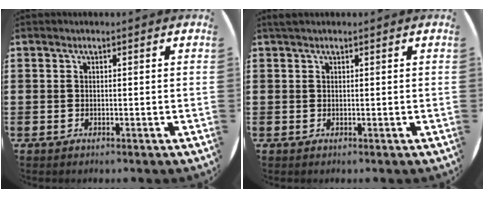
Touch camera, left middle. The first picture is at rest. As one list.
[{"total": 0.5, "force": [0.5, 0.2, 0.2], "torque": [-0.004, 0.002, 0.010]}]